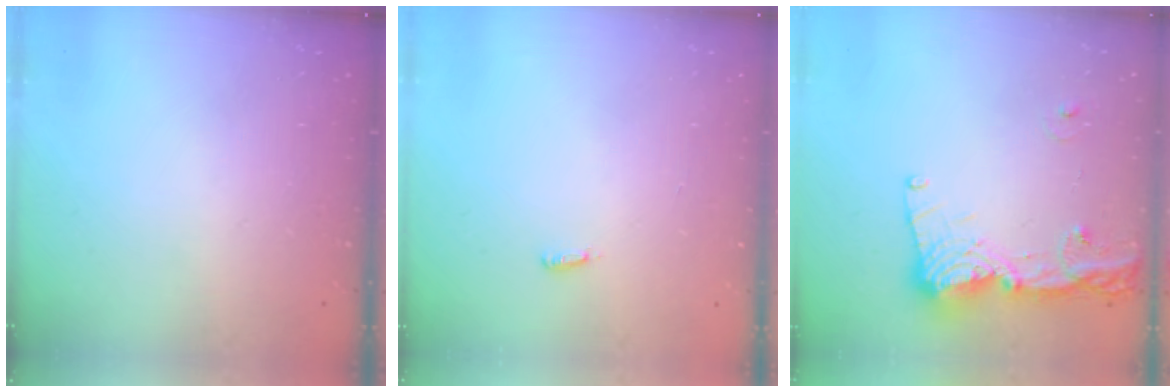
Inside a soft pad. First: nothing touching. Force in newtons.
{"total": 2.9, "press": 2.8, "slide": 0.9}
{"total": 15.2, "press": 15.1, "slide": 1.5}